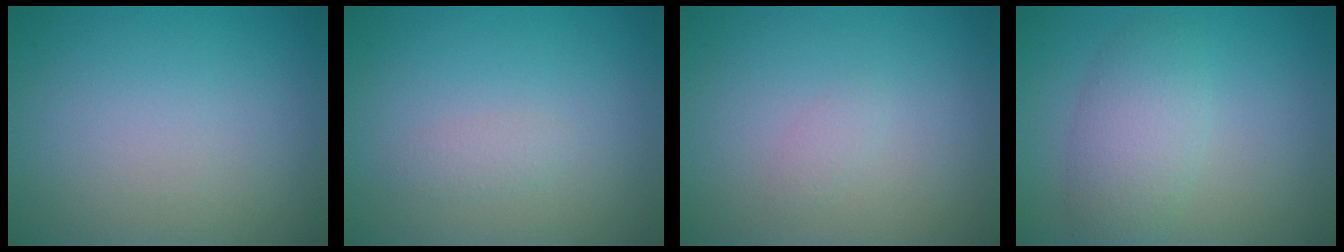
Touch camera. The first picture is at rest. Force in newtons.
{"total": 1.0, "press": 1.0, "slide": 0.0}
{"total": 0.7, "press": 0.7, "slide": 0.1}
{"total": 3.9, "press": 3.9, "slide": 0.2}